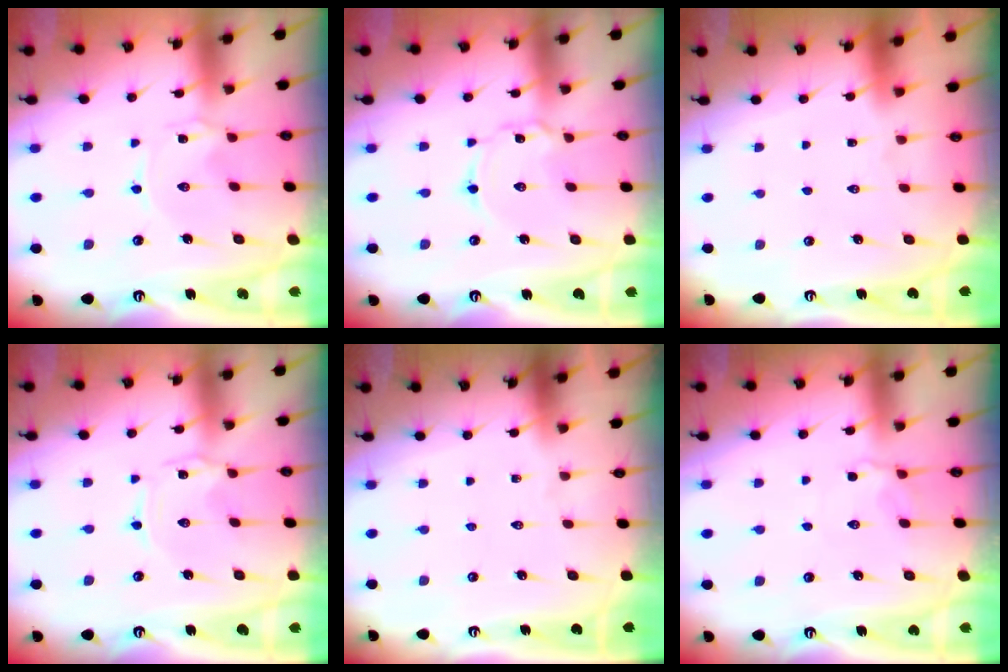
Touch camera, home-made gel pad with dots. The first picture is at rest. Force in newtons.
{"total": 2.7, "press": 2.7, "slide": 0.4}
{"total": 1.6, "press": 1.6, "slide": 0.1}
{"total": 0.0}
{"total": 0.0}
{"total": 2.8, "press": 2.6, "slide": 1.1}